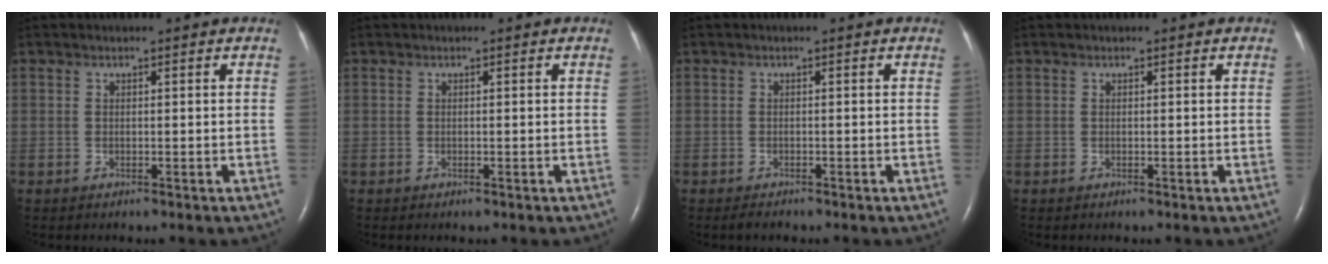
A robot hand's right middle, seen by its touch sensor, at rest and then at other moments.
{"total": 0.0}
{"total": 0.9, "force": [-0.8, 0.2, 0.4], "torque": [-0.014, -0.003, -0.011]}
{"total": 0.0}